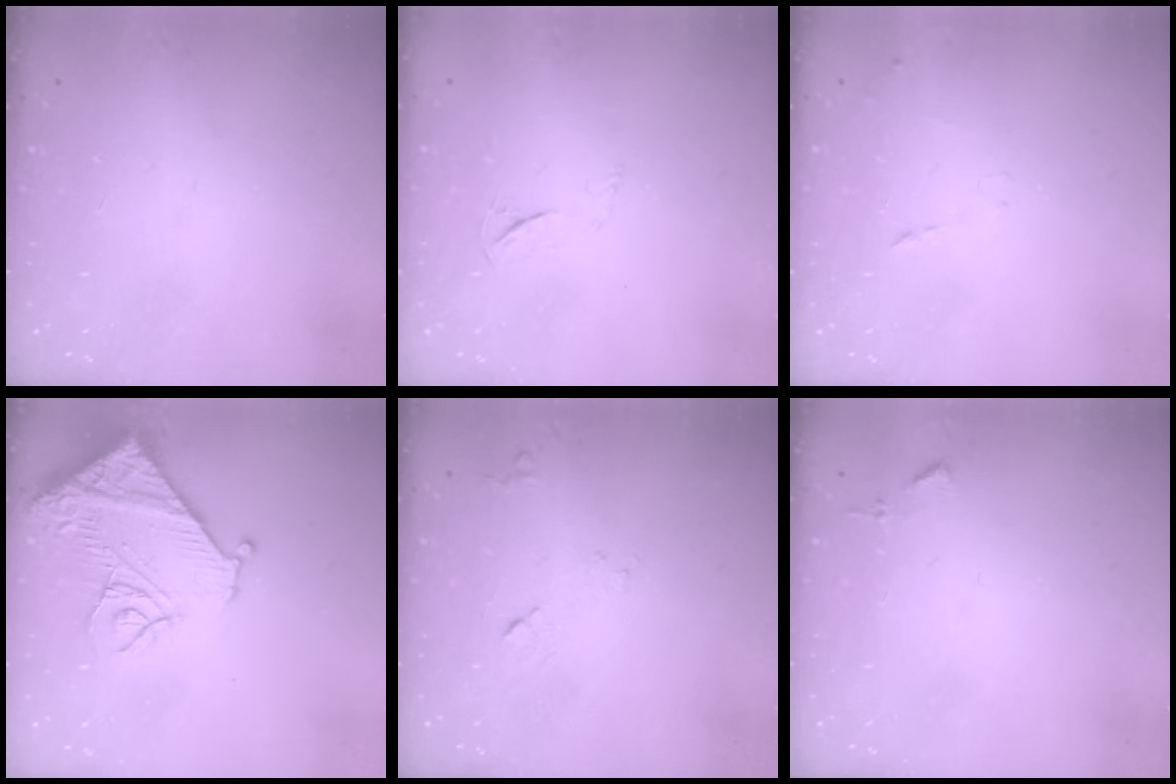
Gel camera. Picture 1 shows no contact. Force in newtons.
{"total": 3.6, "press": 3.6, "slide": 0.5}
{"total": 6.6, "press": 6.6, "slide": 0.4}
{"total": 16.9, "press": 16.9, "slide": 1.6}
{"total": 8.0, "press": 7.9, "slide": 0.8}
{"total": 4.4, "press": 4.4, "slide": 0.6}